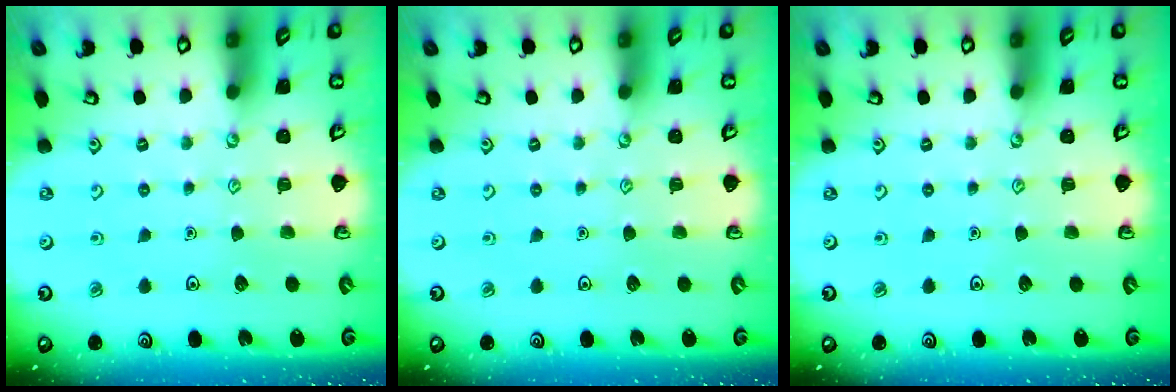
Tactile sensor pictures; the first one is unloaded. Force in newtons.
{"total": 0.0}
{"total": 0.0}